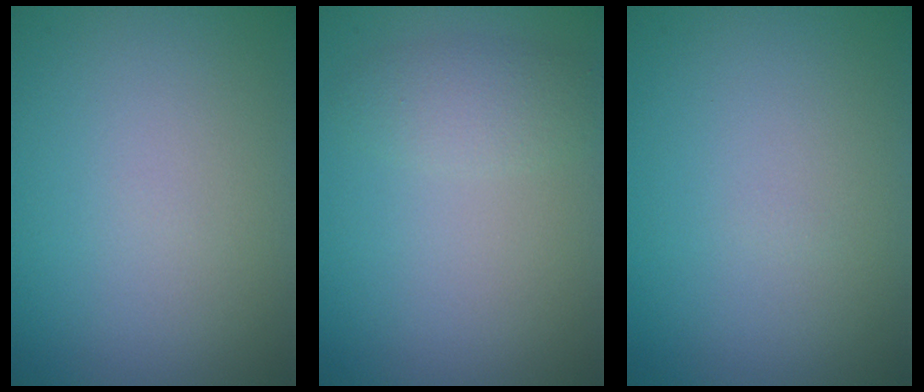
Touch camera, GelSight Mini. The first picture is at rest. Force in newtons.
{"total": 2.1, "press": 2.1, "slide": 0.1}
{"total": 0.0}